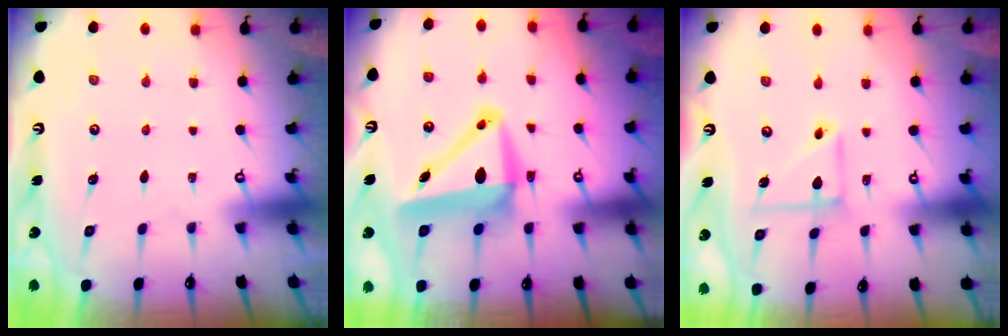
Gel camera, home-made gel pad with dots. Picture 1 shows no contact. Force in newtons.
{"total": 10.4, "press": 10.2, "slide": 2.1}
{"total": 7.8, "press": 7.8, "slide": 0.5}